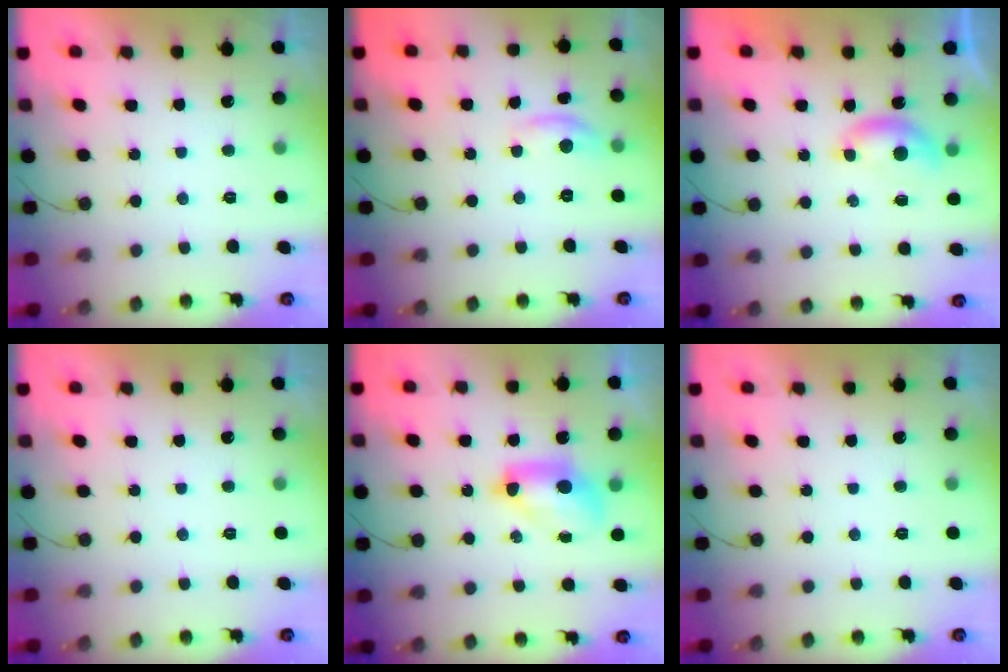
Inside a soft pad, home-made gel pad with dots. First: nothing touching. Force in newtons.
{"total": 5.2, "press": 5.2, "slide": 0.5}
{"total": 4.5, "press": 4.5, "slide": 0.6}
{"total": 0.0}
{"total": 9.4, "press": 9.4, "slide": 1.2}
{"total": 0.0}